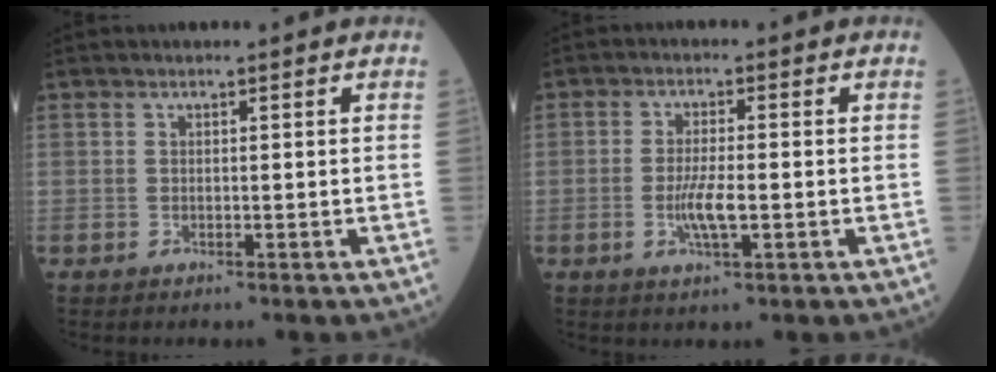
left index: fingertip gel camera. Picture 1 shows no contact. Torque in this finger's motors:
{"motor_torque": [0.80, 0.13, 0.15, 0.04]}